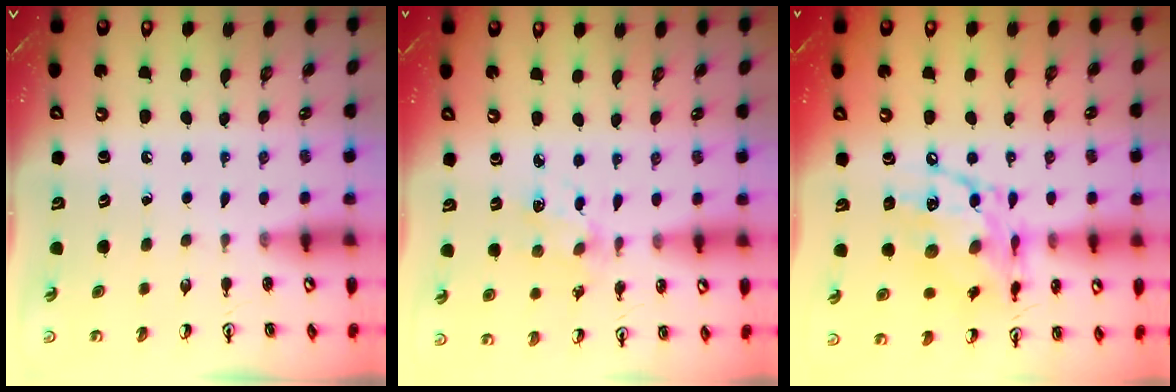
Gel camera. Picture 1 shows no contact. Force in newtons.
{"total": 3.4, "press": 3.4, "slide": 0.3}
{"total": 14.4, "press": 14.4, "slide": 1.1}